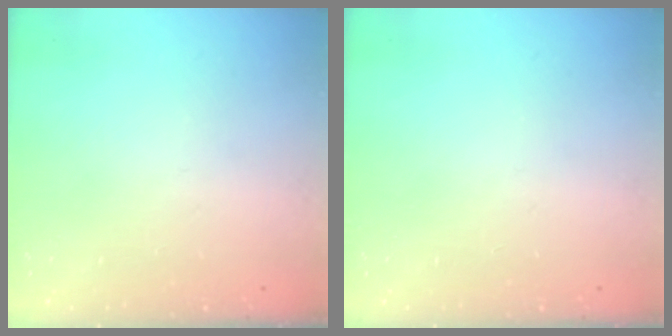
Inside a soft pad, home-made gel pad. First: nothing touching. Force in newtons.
{"total": 0.0}